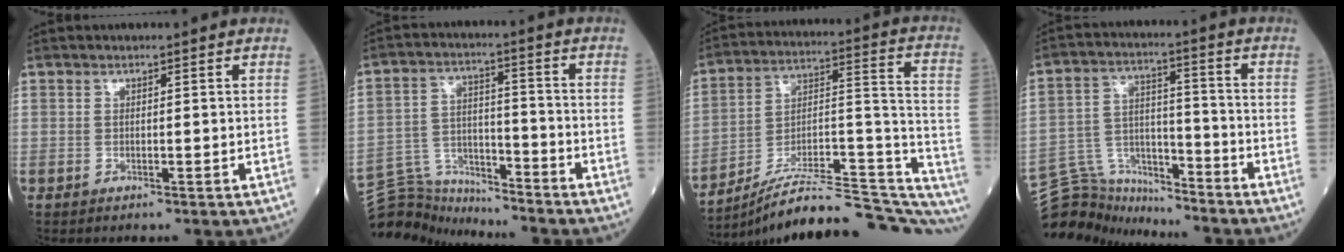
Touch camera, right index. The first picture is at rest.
{"total": 9.3, "force": [-9.2, 0.8, -1.3], "torque": [0.014, 0.040, -0.168]}
{"total": 27.9, "force": [-25.2, 2.2, 11.8], "torque": [-0.106, 0.026, -0.365]}
{"total": 10.5, "force": [-10.3, 1.8, -0.9], "torque": [0.009, 0.052, -0.186]}